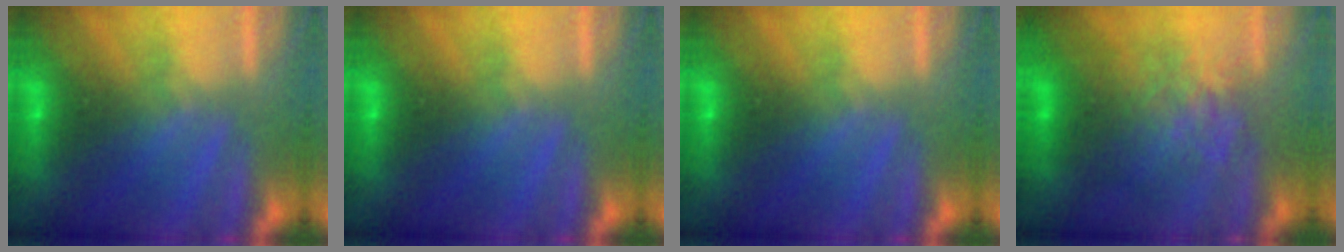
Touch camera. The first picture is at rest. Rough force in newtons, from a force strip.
{"total": 0.0}
{"total": 0.0}
{"total": 2.2}